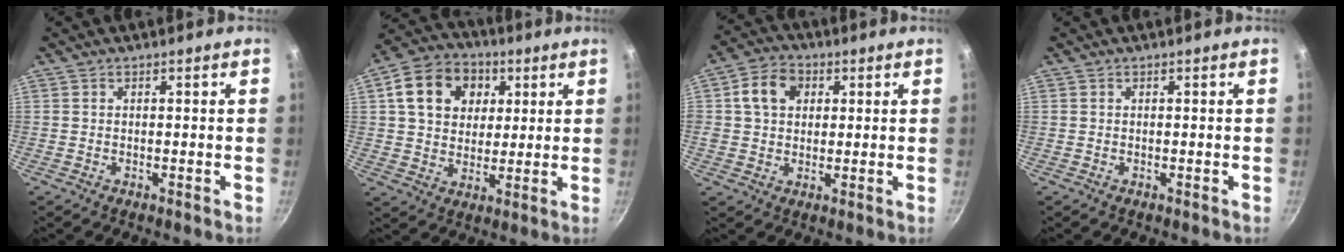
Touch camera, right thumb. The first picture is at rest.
{"total": 14.3, "force": [4.5, 11.3, 7.5], "torque": [-0.106, 0.007, 0.067]}
{"total": 7.8, "force": [2.2, 6.2, 4.2], "torque": [-0.055, 0.008, 0.026]}
{"total": 0.0}